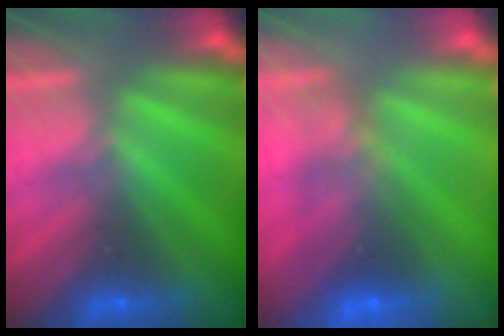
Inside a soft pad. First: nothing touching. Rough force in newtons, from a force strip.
{"total": 9.8}